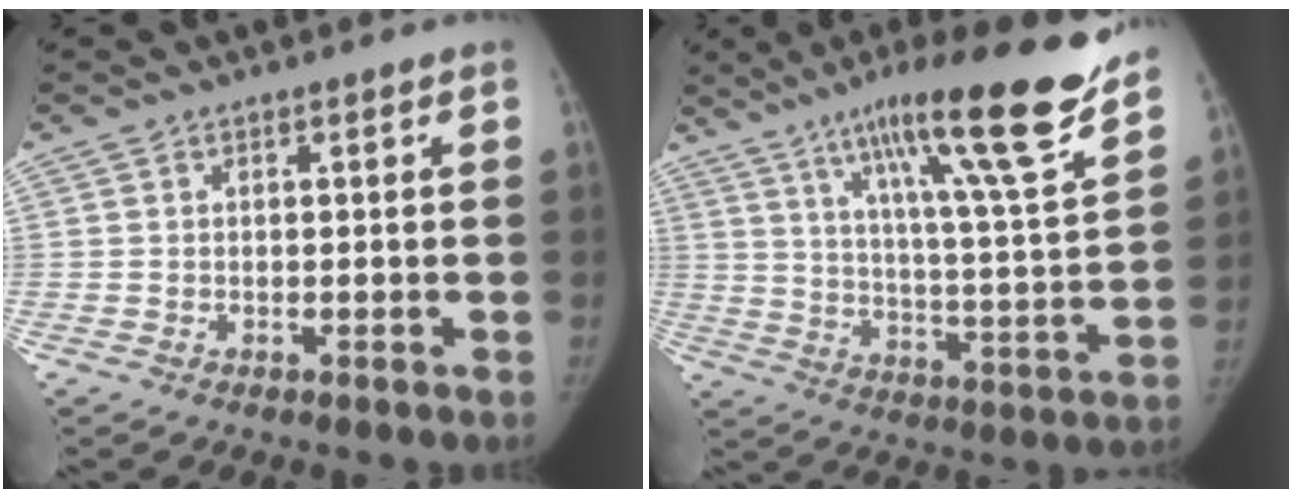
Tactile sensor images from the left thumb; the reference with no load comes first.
{"total": 23.8, "force": [16.9, 1.6, 16.7], "torque": [-0.238, -0.076, 0.262]}